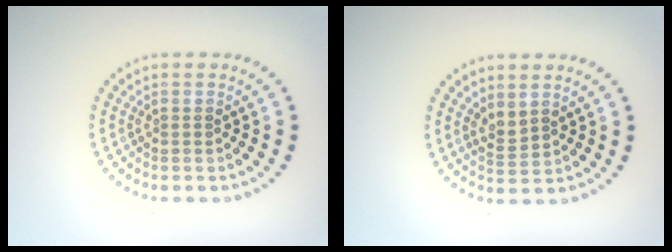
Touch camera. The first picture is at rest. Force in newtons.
{"total": 1.7, "press": 1.4, "slide": 1.0}